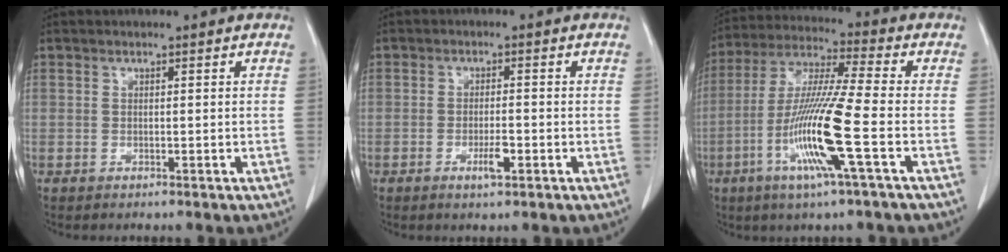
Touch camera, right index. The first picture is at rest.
{"total": 3.0, "force": [-1.3, 0.5, 2.7], "torque": [-0.048, -0.001, -0.020]}
{"total": 14.2, "force": [-4.6, -0.8, 13.4], "torque": [-0.273, -0.015, -0.094]}